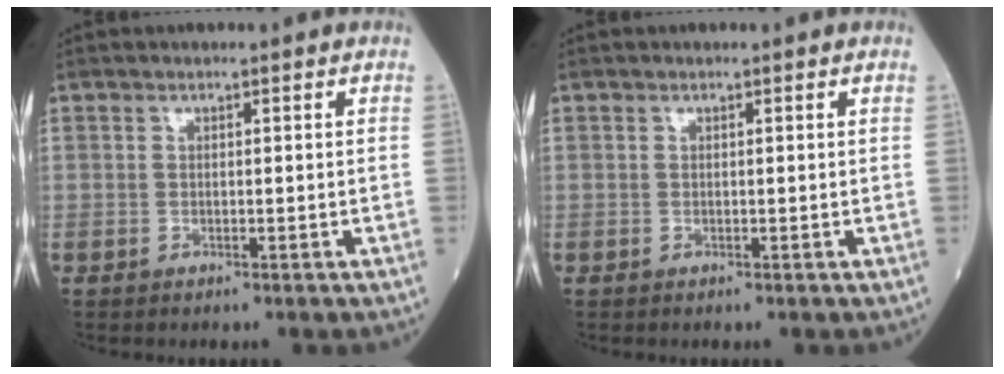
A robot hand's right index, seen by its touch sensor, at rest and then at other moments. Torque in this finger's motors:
{"motor_torque": [-0.01, 0.00, -0.01, 0.01]}